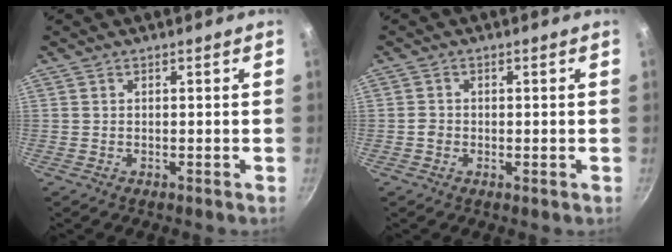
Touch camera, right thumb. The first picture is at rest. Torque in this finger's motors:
{"motor_torque": [0.27, 0.05, 0.22, 0.09, 0.04]}